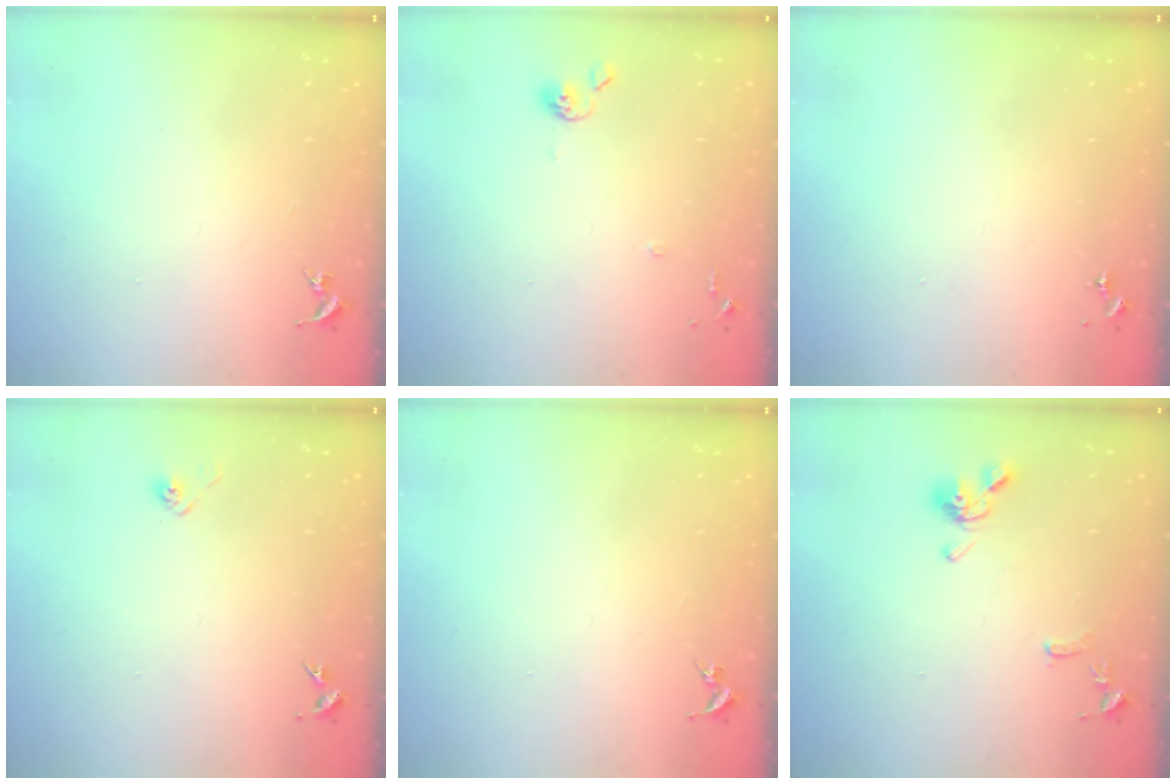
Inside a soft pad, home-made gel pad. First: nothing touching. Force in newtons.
{"total": 6.6, "press": 6.6, "slide": 0.6}
{"total": 0.0}
{"total": 2.8, "press": 2.6, "slide": 1.1}
{"total": 0.0}
{"total": 10.1, "press": 10.1, "slide": 1.2}